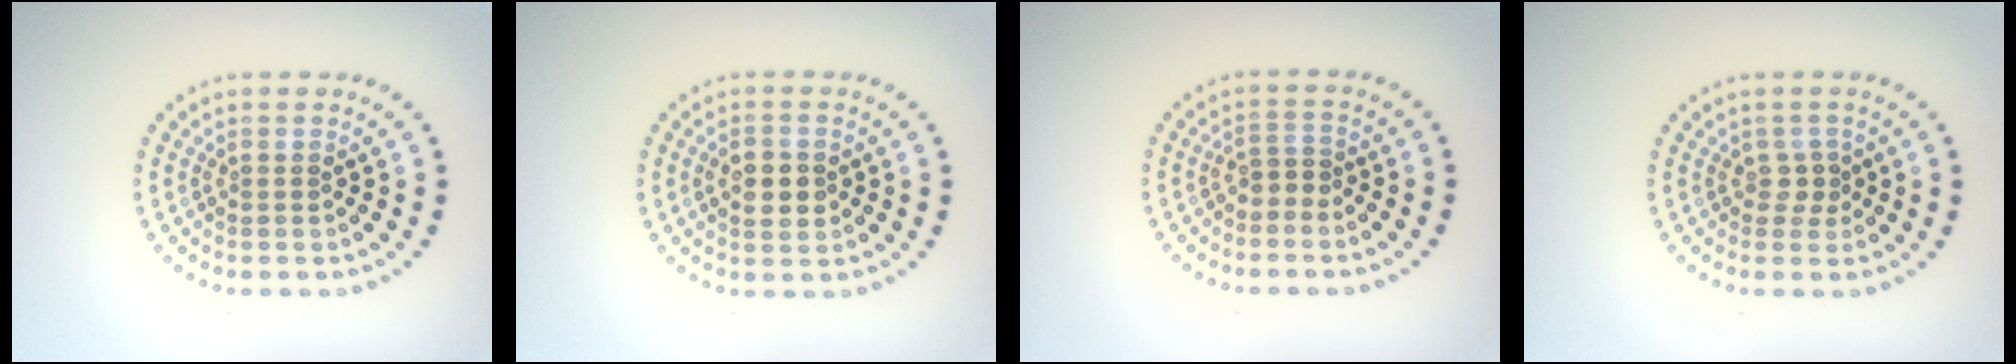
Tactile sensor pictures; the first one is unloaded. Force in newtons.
{"total": 2.9, "press": 2.9, "slide": 0.1}
{"total": 1.6, "press": 1.2, "slide": 1.0}
{"total": 1.2, "press": 0.9, "slide": 0.8}